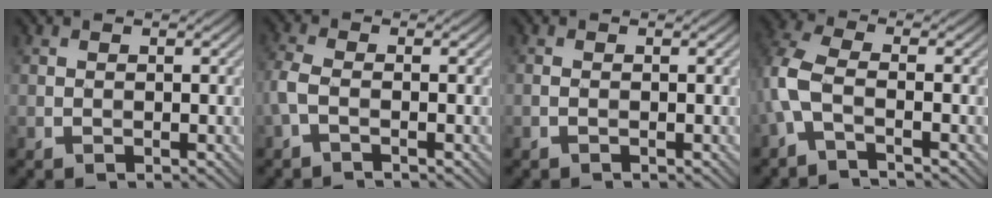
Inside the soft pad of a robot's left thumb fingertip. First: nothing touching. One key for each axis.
{"total": 2.8, "fx": -1.2, "fy": 0.9, "fz": 2.4, "tx": -0.067, "ty": 0.002, "tz": -0.035}
{"total": 0.5, "fx": -0.4, "fy": 0.0, "fz": 0.4, "tx": -0.012, "ty": 0.001, "tz": -0.008}
{"total": 5.1, "fx": -1.8, "fy": 1.7, "fz": 4.4, "tx": -0.113, "ty": 0.004, "tz": -0.053}